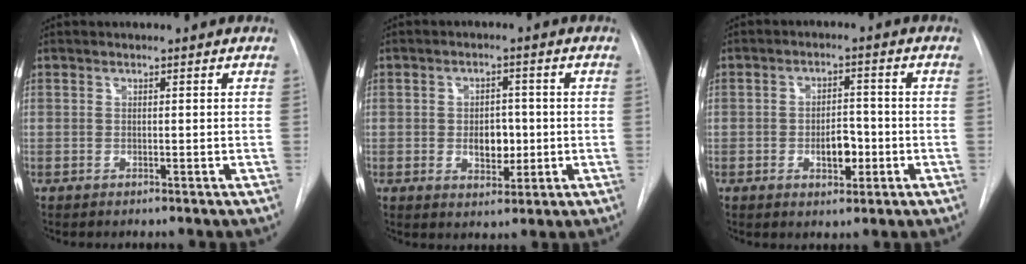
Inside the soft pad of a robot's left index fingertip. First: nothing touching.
{"total": 5.0, "force": [-0.4, 3.1, 3.8], "torque": [-0.053, 0.004, 0.001]}
{"total": 5.0, "force": [-1.5, 2.5, 4.1], "torque": [-0.060, 0.006, -0.018]}